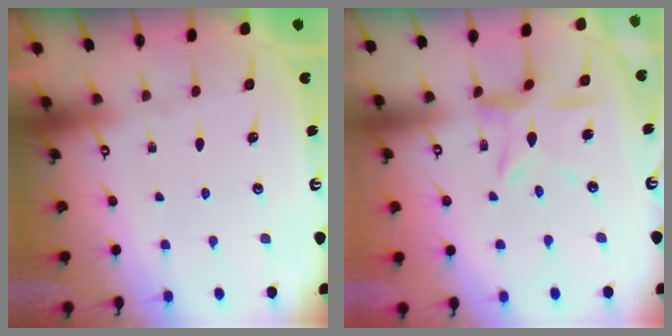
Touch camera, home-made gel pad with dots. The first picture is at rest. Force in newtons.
{"total": 9.4, "press": 9.4, "slide": 0.9}